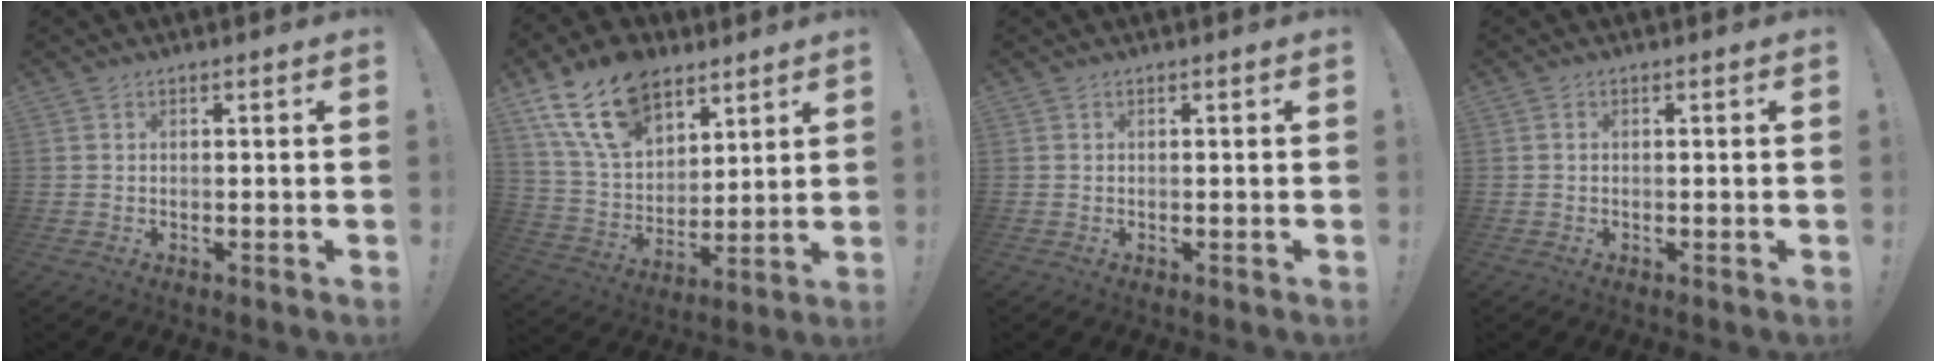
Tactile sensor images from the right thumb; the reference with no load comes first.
{"total": 18.5, "force": [11.2, 11.5, 9.2], "torque": [-0.168, -0.061, 0.208]}
{"total": 0.0}
{"total": 0.0}